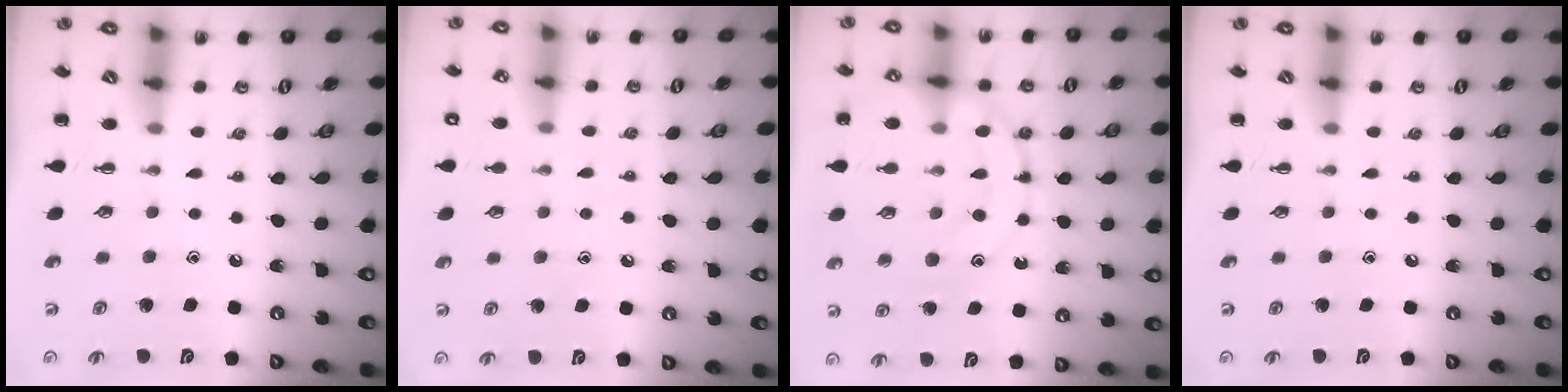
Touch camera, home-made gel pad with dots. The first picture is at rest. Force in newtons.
{"total": 6.6, "press": 6.4, "slide": 1.6}
{"total": 15.9, "press": 15.8, "slide": 1.6}
{"total": 0.0}